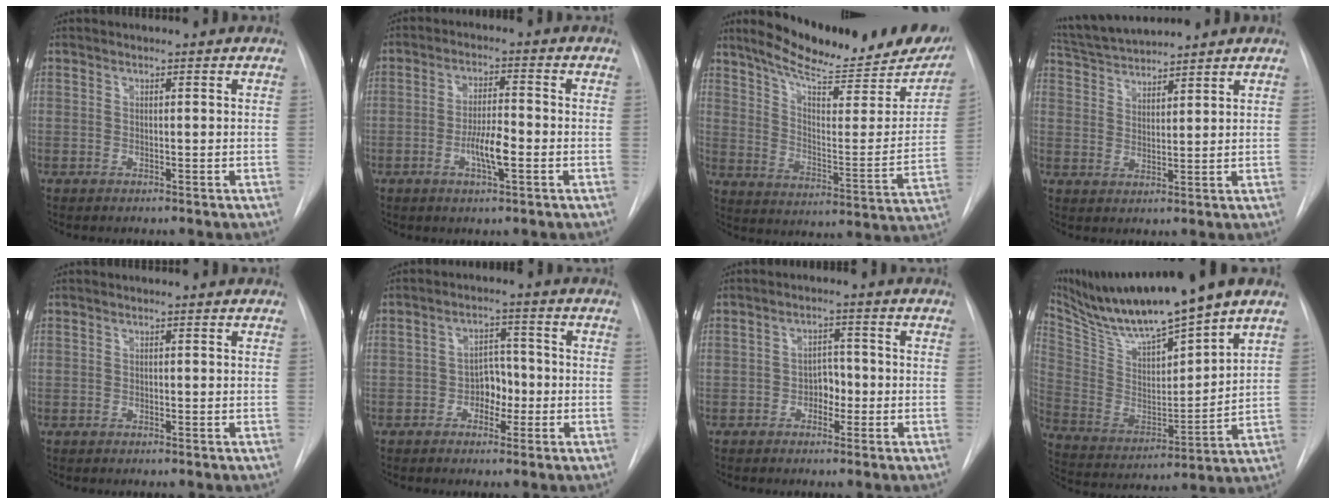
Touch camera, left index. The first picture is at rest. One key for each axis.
{"total": 5.6, "fx": -1.8, "fy": 1.0, "fz": 5.2, "tx": -0.098, "ty": 0.001, "tz": -0.033}
{"total": 24.9, "fx": 21.0, "fy": 5.3, "fz": 12.3, "tx": -0.181, "ty": -0.038, "tz": 0.281}
{"total": 7.5, "fx": 7.4, "fy": -0.1, "fz": 1.7, "tx": -0.041, "ty": 0.027, "tz": 0.141}
{"total": 0.0}
{"total": 4.4, "fx": -1.4, "fy": 2.9, "fz": 2.9, "tx": -0.040, "ty": 0.012, "tz": -0.026}
{"total": 3.1, "fx": -1.1, "fy": 2.0, "fz": 2.0, "tx": -0.023, "ty": 0.010, "tz": -0.022}
{"total": 17.9, "fx": 15.0, "fy": 0.5, "fz": 9.6, "tx": -0.180, "ty": -0.008, "tz": 0.280}